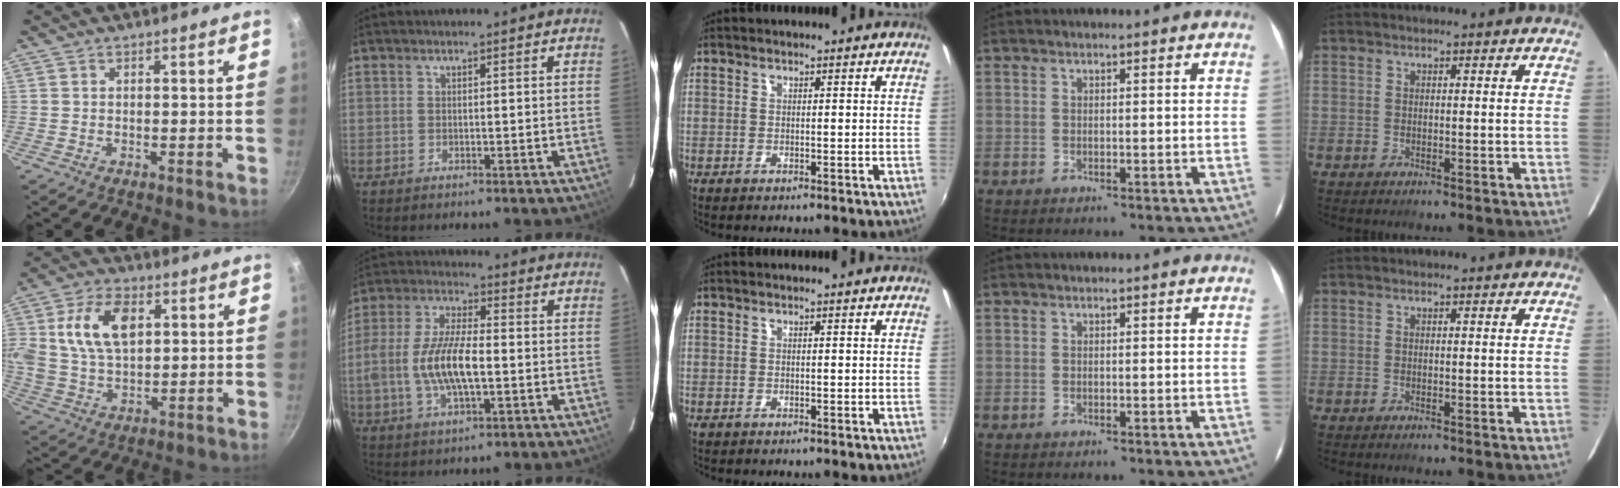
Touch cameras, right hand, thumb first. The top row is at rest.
{"thumb": {"total": 13.7, "force": [3.6, 8.6, 10.1], "torque": [-0.176, 0.004, 0.063]}, "index": {"total": 12.5, "force": [-2.1, 4.8, 11.3], "torque": [-0.236, 0.003, -0.039]}}